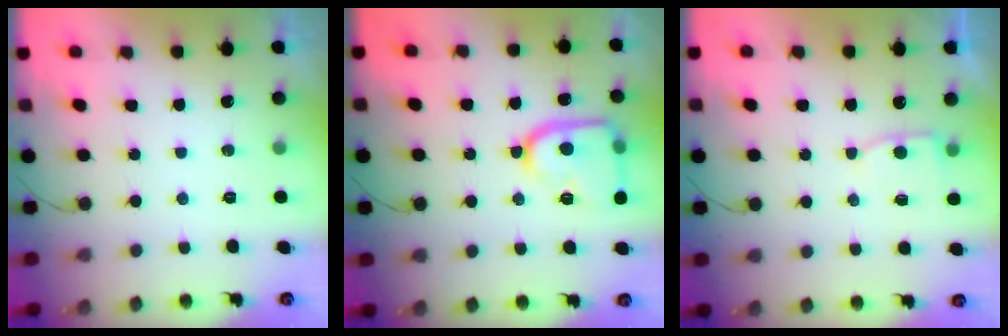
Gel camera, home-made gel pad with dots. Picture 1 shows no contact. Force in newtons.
{"total": 16.0, "press": 16.0, "slide": 1.6}
{"total": 5.0, "press": 4.9, "slide": 0.4}